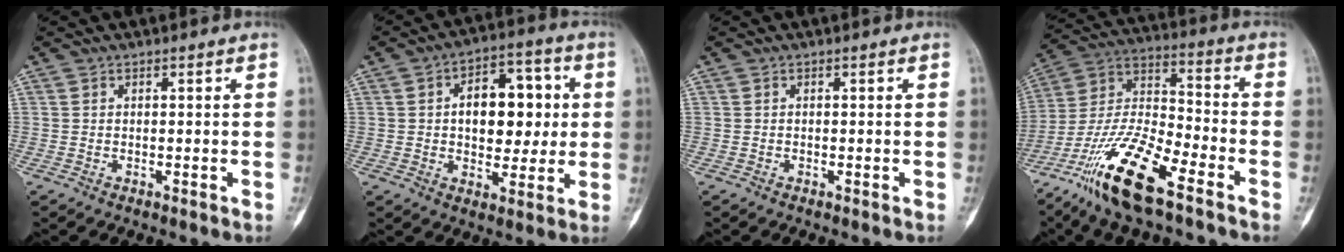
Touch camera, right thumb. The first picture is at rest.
{"total": 14.1, "force": [1.7, 8.8, 11.0], "torque": [-0.112, 0.017, 0.023]}
{"total": 0.0}
{"total": 18.2, "force": [-11.4, 4.9, 13.4], "torque": [-0.269, 0.056, -0.214]}